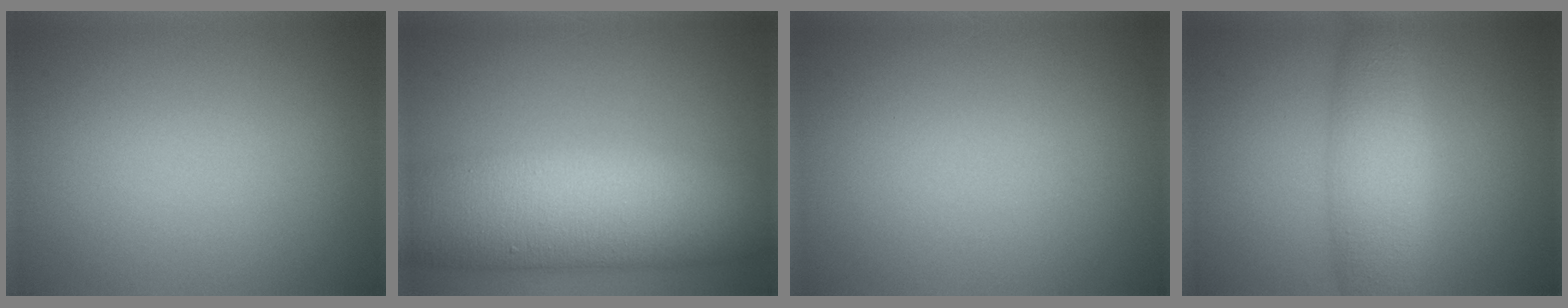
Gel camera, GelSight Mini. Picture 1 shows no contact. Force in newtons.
{"total": 13.1, "press": 13.1, "slide": 0.7}
{"total": 0.0}
{"total": 5.0, "press": 5.0, "slide": 0.1}